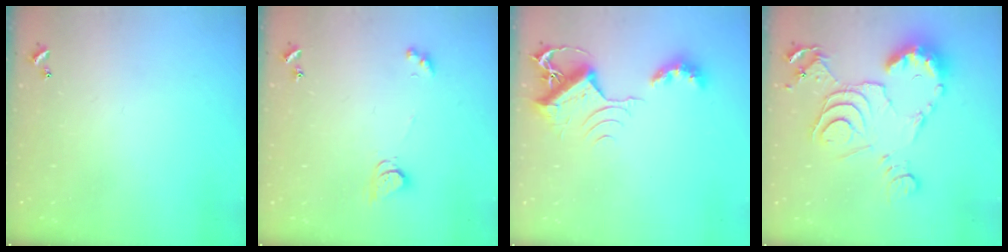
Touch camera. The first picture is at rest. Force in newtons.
{"total": 3.3, "press": 3.3, "slide": 0.3}
{"total": 9.7, "press": 9.6, "slide": 1.1}
{"total": 15.2, "press": 15.1, "slide": 1.6}